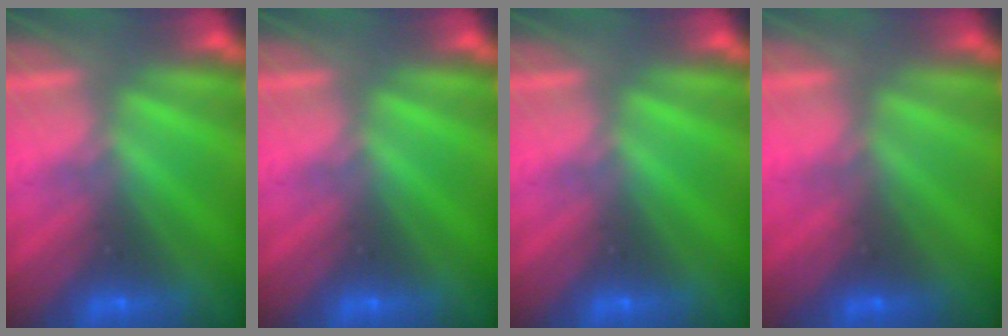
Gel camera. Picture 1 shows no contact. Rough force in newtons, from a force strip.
{"total": 0.0}
{"total": 0.0}
{"total": 4.9}